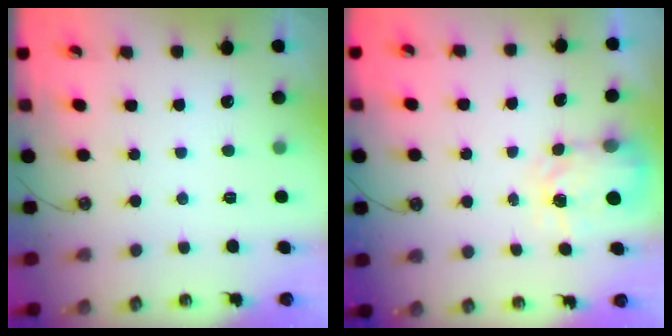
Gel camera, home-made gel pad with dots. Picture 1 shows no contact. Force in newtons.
{"total": 3.9, "press": 3.9, "slide": 0.6}